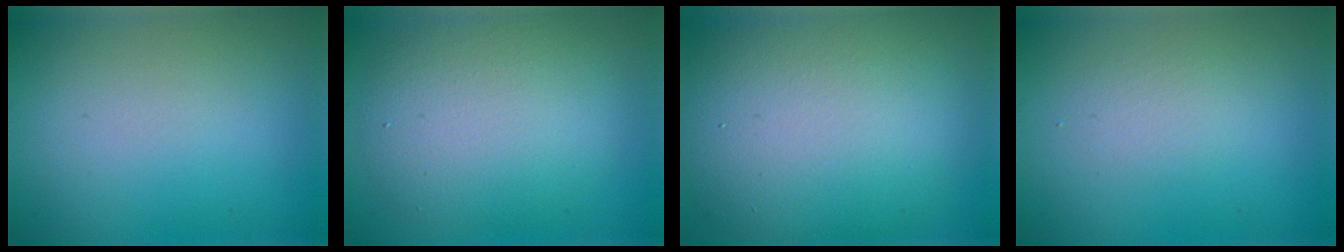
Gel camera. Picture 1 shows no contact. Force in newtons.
{"total": 6.7, "press": 6.7, "slide": 0.3}
{"total": 11.8, "press": 11.8, "slide": 0.5}
{"total": 1.2, "press": 1.2, "slide": 0.0}